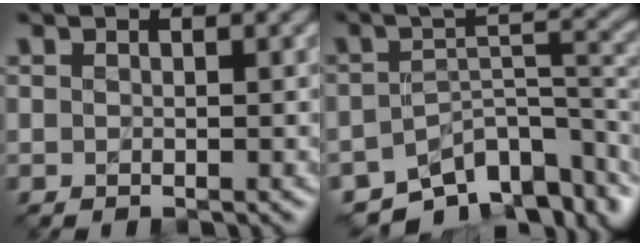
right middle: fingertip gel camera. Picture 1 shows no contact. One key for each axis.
{"total": 10.1, "fx": -6.6, "fy": 4.2, "fz": 6.3, "tx": -0.090, "ty": -0.013, "tz": -0.093}